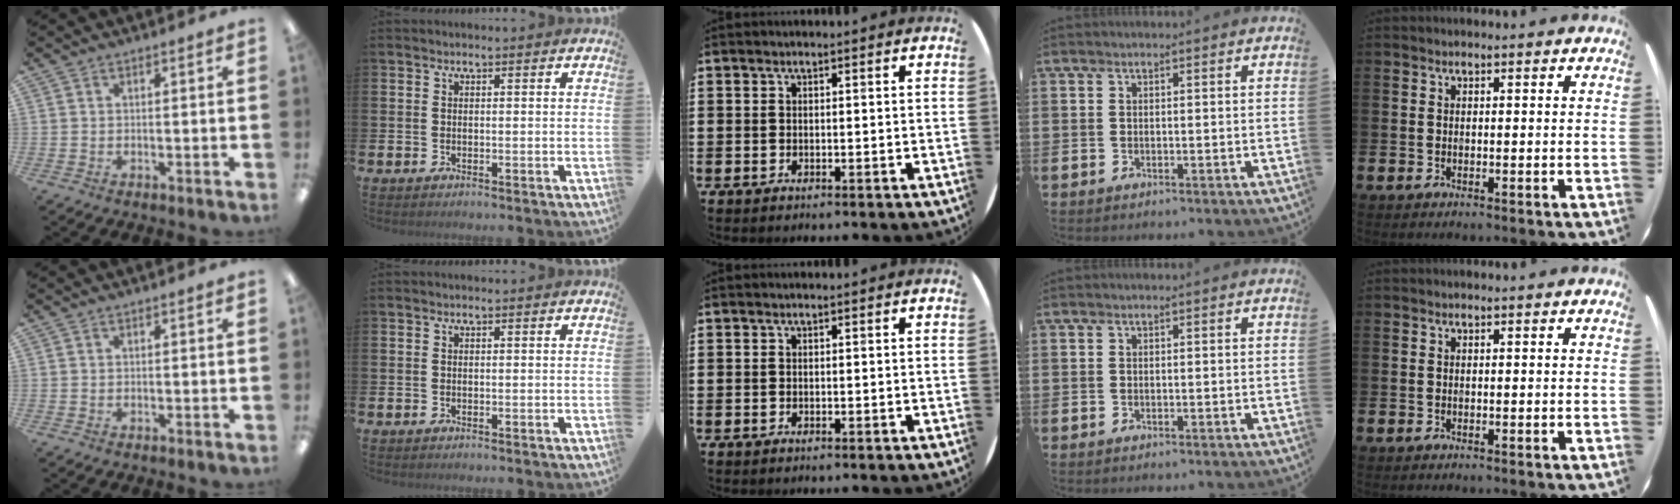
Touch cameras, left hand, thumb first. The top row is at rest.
{}